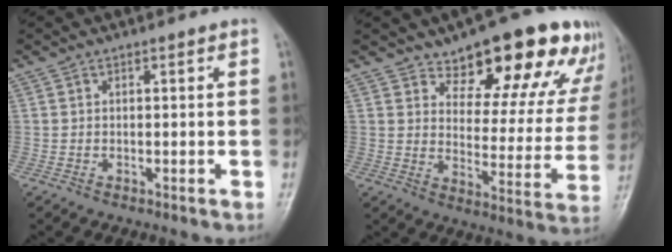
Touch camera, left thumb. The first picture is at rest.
{"total": 19.5, "force": [14.2, 8.3, 10.5], "torque": [-0.084, -0.080, 0.182]}